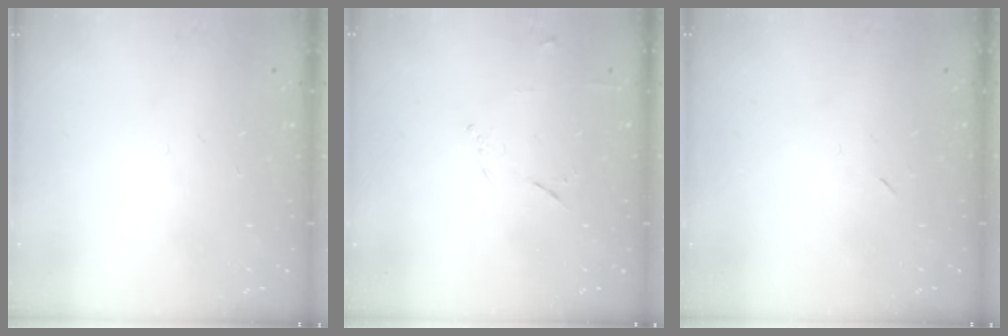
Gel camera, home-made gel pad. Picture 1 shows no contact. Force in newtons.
{"total": 5.9, "press": 5.8, "slide": 1.1}
{"total": 2.2, "press": 1.8, "slide": 1.2}